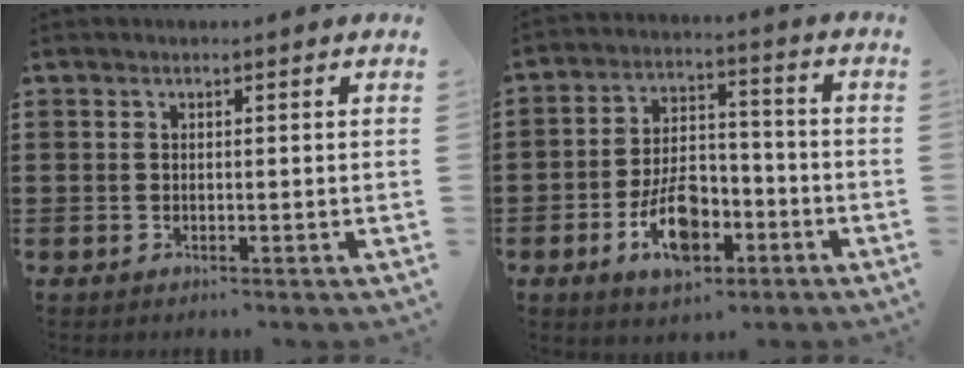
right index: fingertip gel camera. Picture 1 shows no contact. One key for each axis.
{"total": 9.5, "fx": -4.2, "fy": 5.0, "fz": 6.9, "tx": -0.122, "ty": 0.000, "tz": -0.076}